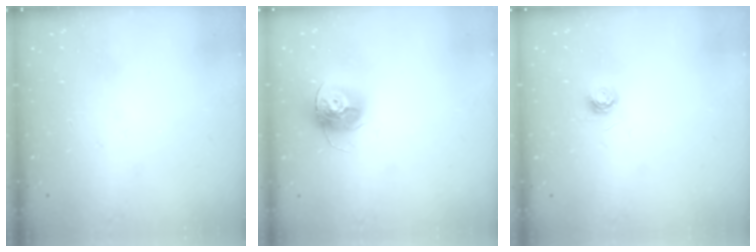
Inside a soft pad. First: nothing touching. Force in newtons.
{"total": 12.2, "press": 12.2, "slide": 0.4}
{"total": 4.5, "press": 4.5, "slide": 0.5}